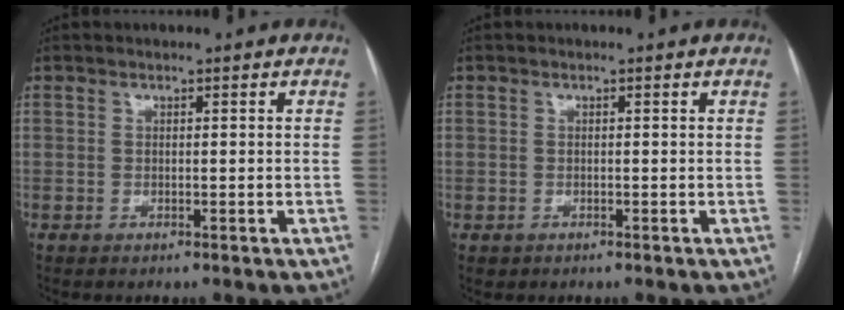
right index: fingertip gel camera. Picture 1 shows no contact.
{"total": 0.7, "force": [-0.2, 0.7, 0.0], "torque": [0.005, 0.006, -0.004]}